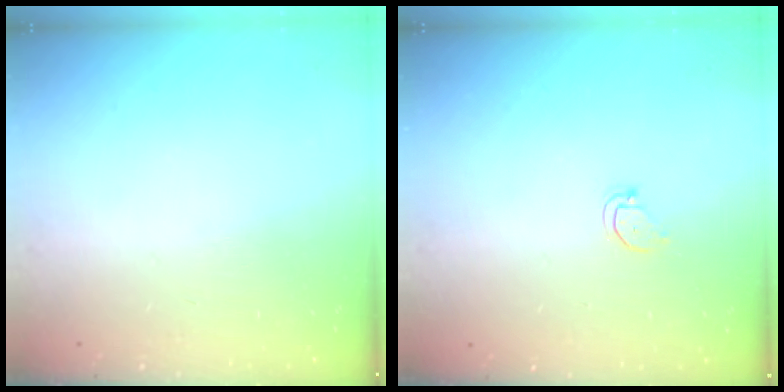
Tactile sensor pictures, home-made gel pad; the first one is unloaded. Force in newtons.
{"total": 2.4, "press": 2.4, "slide": 0.2}